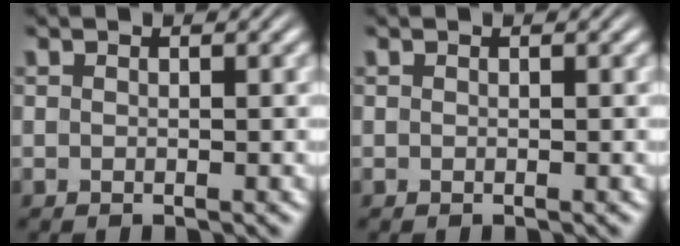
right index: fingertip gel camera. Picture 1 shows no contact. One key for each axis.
{"total": 0.0}